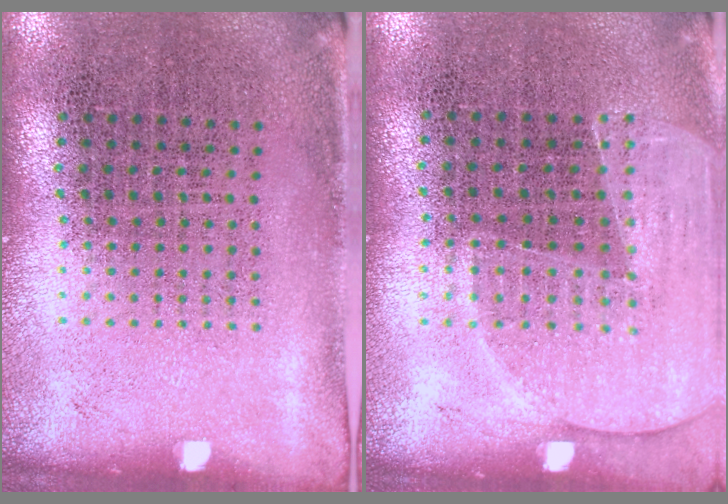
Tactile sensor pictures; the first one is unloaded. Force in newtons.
{"total": 1.4, "press": 1.3, "slide": 0.5}